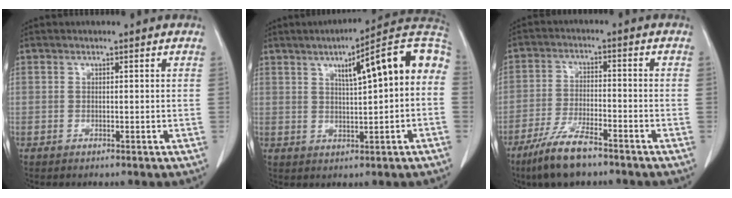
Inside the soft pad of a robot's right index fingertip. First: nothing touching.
{"total": 13.6, "force": [3.0, 1.9, 13.2], "torque": [-0.181, 0.037, 0.035]}
{"total": 8.8, "force": [-6.4, 1.6, 5.7], "torque": [-0.116, -0.018, -0.118]}